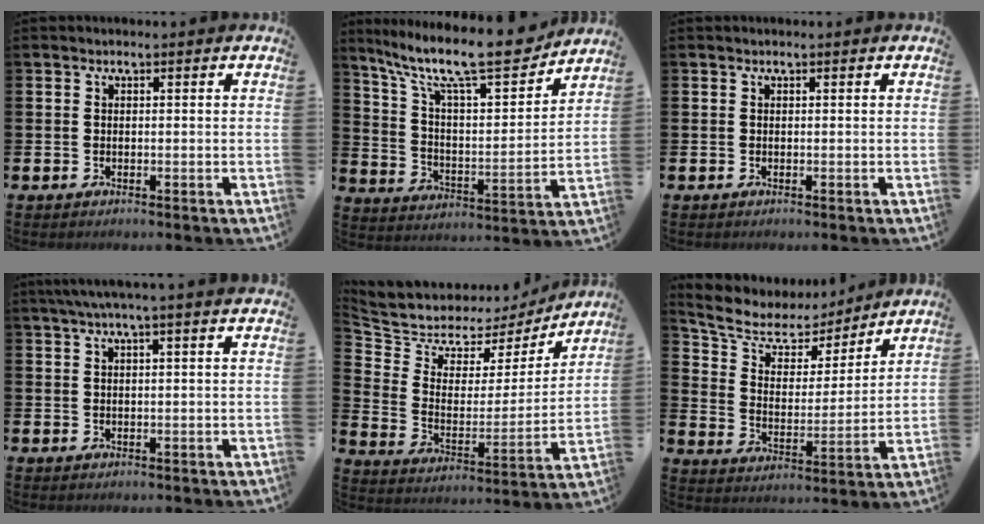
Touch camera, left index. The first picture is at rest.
{"total": 13.2, "force": [11.1, 2.6, 6.7], "torque": [-0.146, -0.076, 0.184]}
{"total": 0.0}
{"total": 2.8, "force": [2.1, -0.4, 1.8], "torque": [-0.042, 0.003, 0.039]}
{"total": 7.0, "force": [6.3, 3.1, 0.2], "torque": [-0.048, -0.051, 0.108]}
{"total": 7.4, "force": [6.3, 3.5, 1.8], "torque": [-0.075, -0.042, 0.109]}